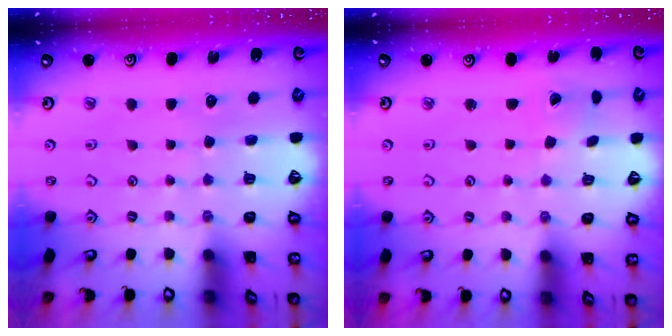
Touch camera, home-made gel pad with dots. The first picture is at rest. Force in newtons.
{"total": 0.7, "press": 0.7, "slide": 0.1}